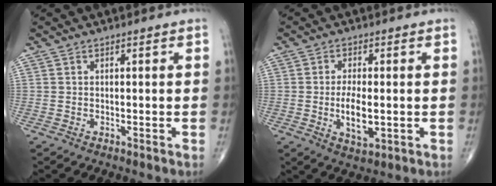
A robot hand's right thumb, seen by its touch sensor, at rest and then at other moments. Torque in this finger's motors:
{"motor_torque": [1.41, 3.60, 0.53, 0.52, 0.04]}